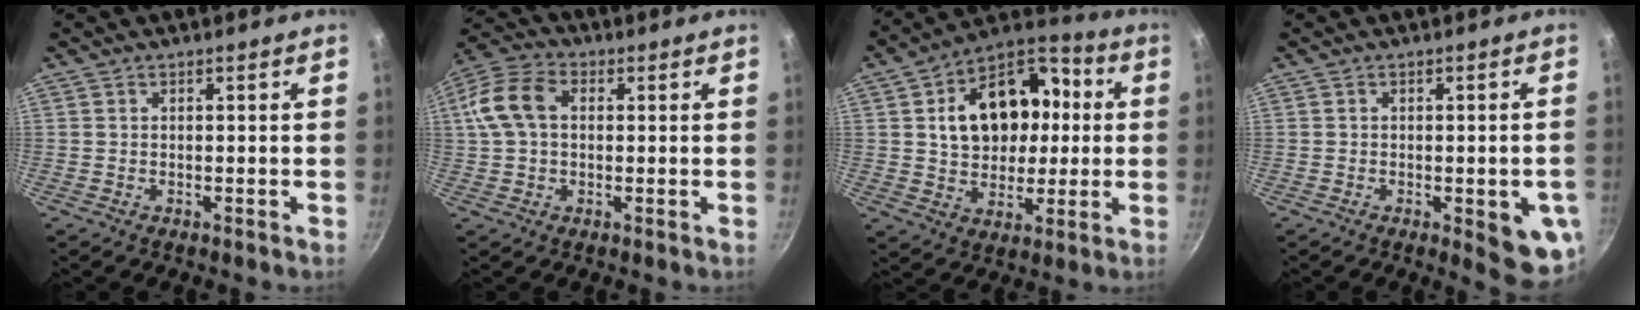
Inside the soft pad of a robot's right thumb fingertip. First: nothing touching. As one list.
[{"total": 10.1, "force": [1.7, 6.9, 7.2], "torque": [-0.150, 0.029, 0.026]}, {"total": 18.9, "force": [3.0, 13.0, 13.3], "torque": [-0.160, 0.024, 0.047]}, {"total": 9.5, "force": [-2.9, 3.3, 8.5], "torque": [-0.082, 0.002, -0.025]}]